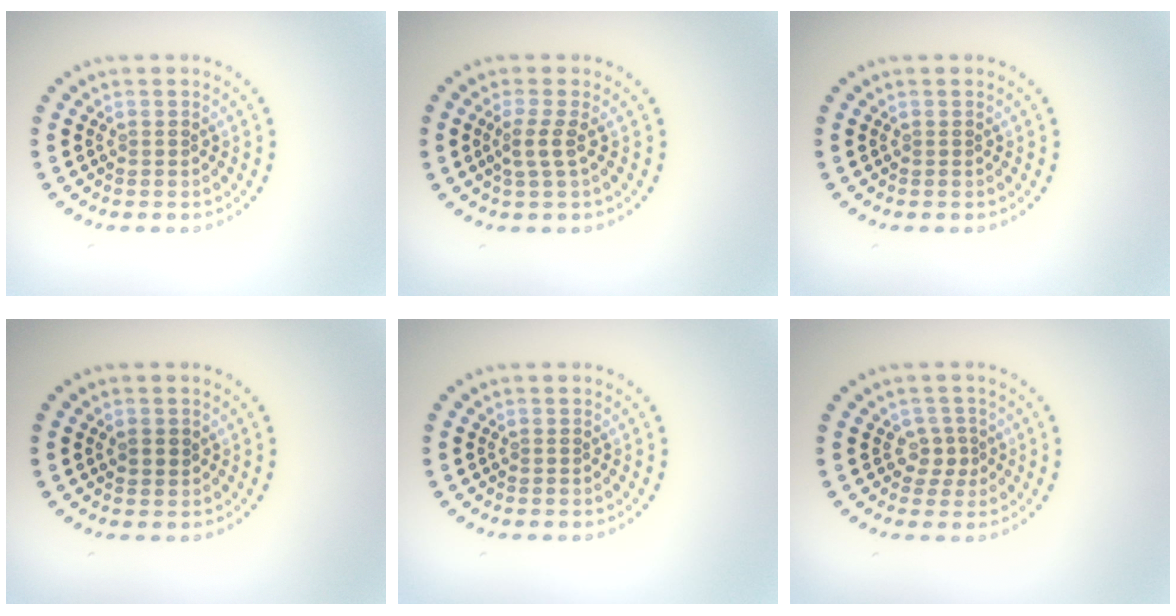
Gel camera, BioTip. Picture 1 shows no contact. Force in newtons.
{"total": 1.9, "press": 1.4, "slide": 1.2}
{"total": 0.0}
{"total": 1.2, "press": 1.2, "slide": 0.4}
{"total": 0.0}
{"total": 1.7, "press": 1.3, "slide": 1.1}